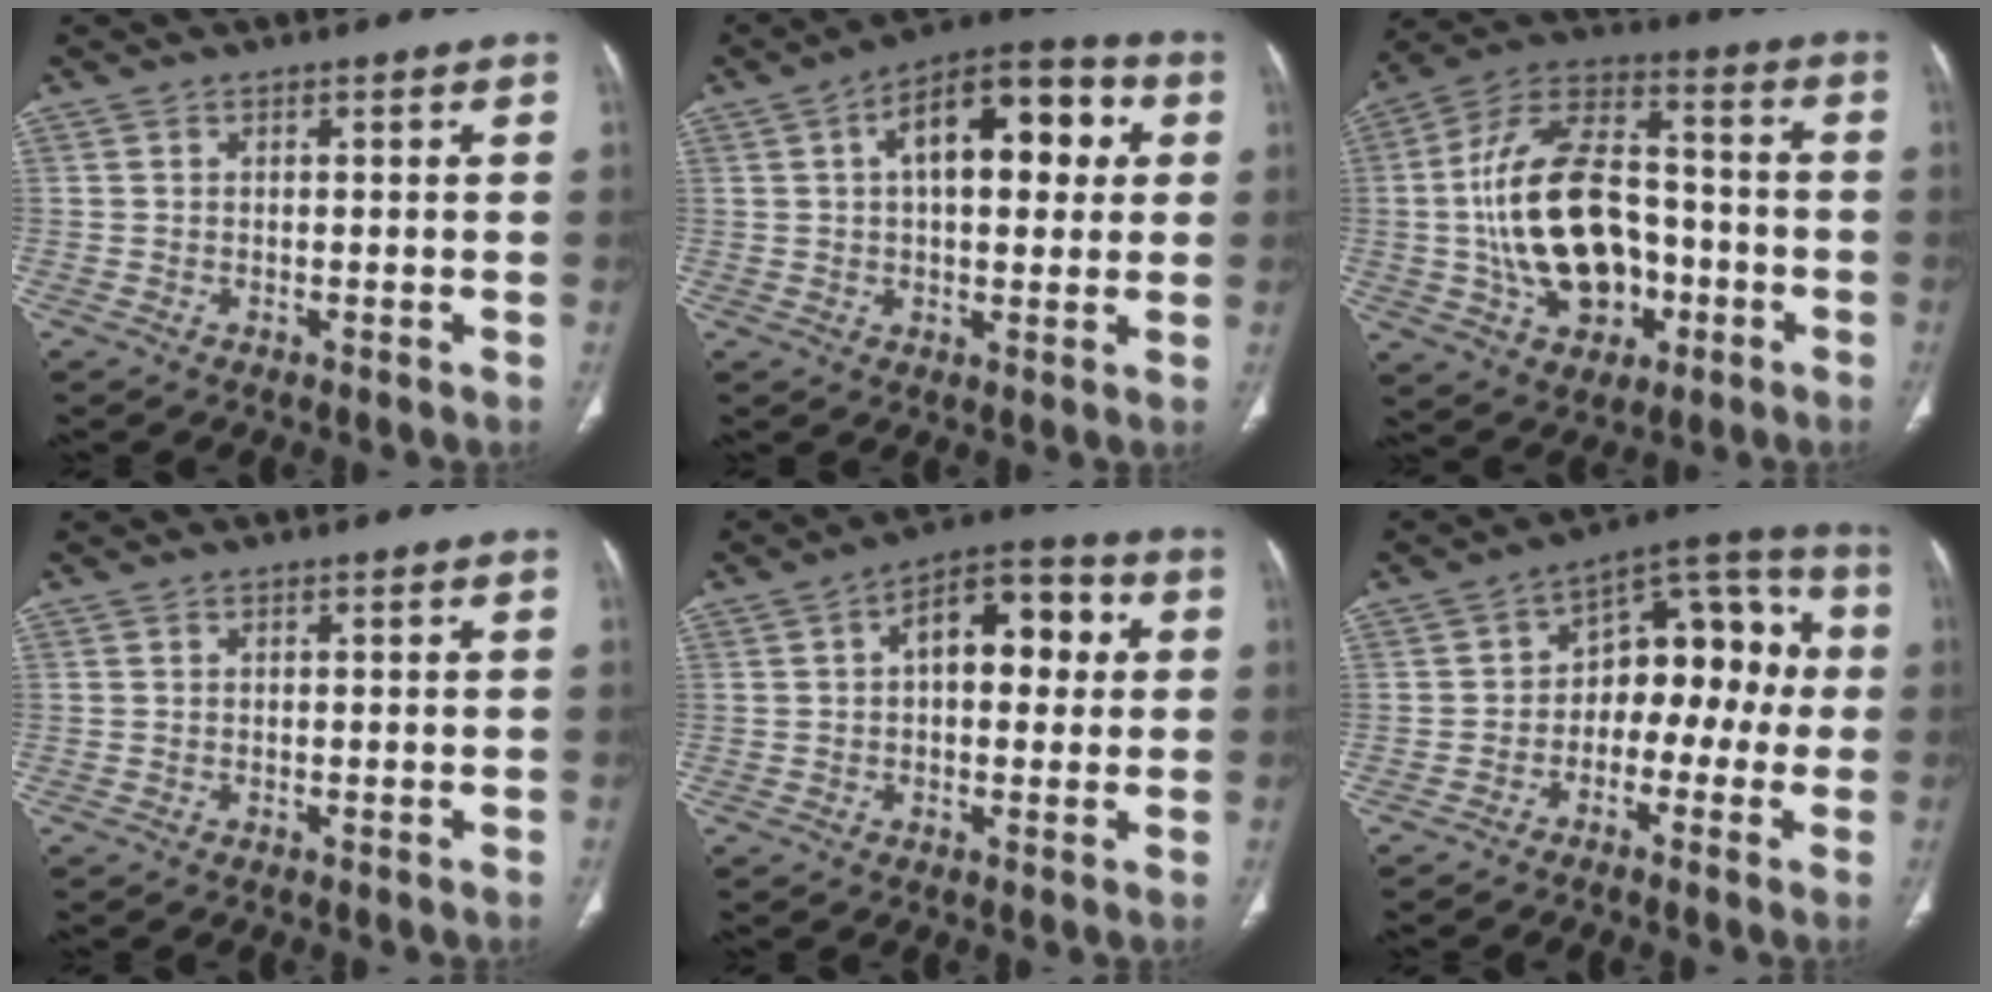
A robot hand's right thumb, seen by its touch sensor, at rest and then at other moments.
{"total": 16.5, "force": [4.0, 8.1, 13.7], "torque": [-0.169, 0.025, 0.052]}
{"total": 21.9, "force": [-3.5, 14.2, 16.3], "torque": [-0.268, 0.039, -0.051]}
{"total": 0.0}
{"total": 11.9, "force": [2.2, 6.5, 9.7], "torque": [-0.109, 0.026, 0.023]}
{"total": 13.4, "force": [-1.6, 8.6, 10.1], "torque": [-0.090, 0.056, -0.038]}